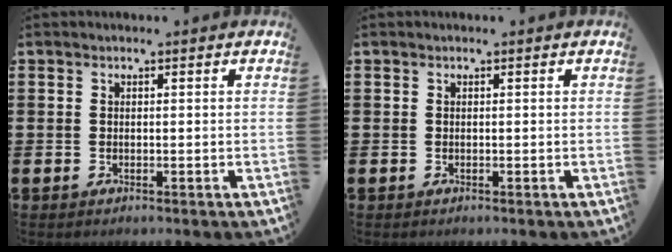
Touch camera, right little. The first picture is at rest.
{"total": 0.0}